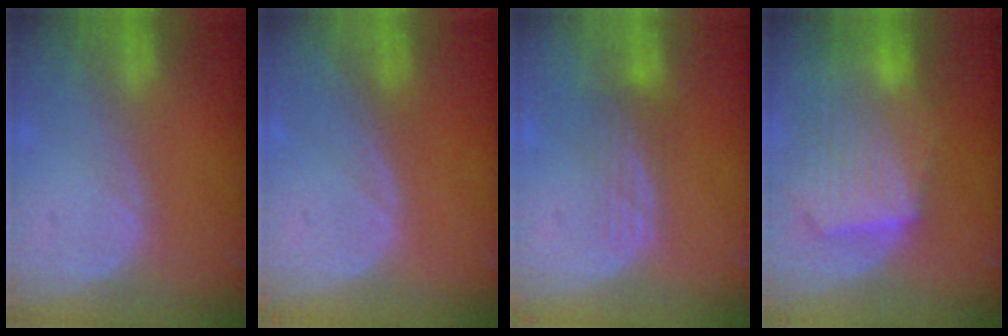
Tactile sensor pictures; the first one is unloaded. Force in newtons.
{"total": 0.0}
{"total": 3.6, "press": 3.1, "slide": 1.9}
{"total": 10.9, "press": 9.5, "slide": 5.3}